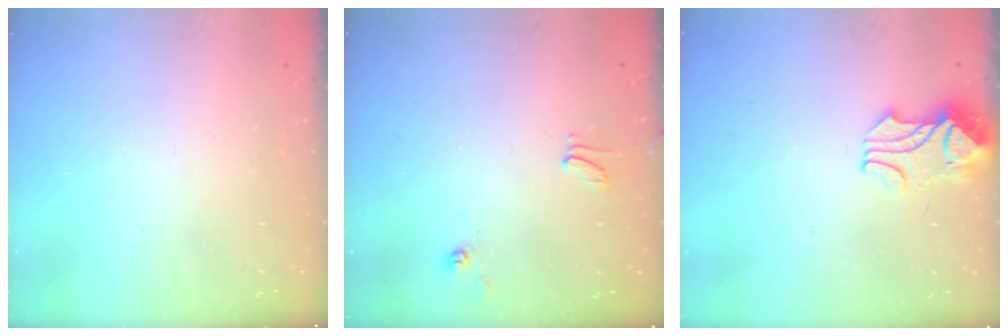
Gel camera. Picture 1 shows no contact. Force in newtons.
{"total": 0.8, "press": 0.6, "slide": 0.4}
{"total": 2.1, "press": 1.9, "slide": 0.9}